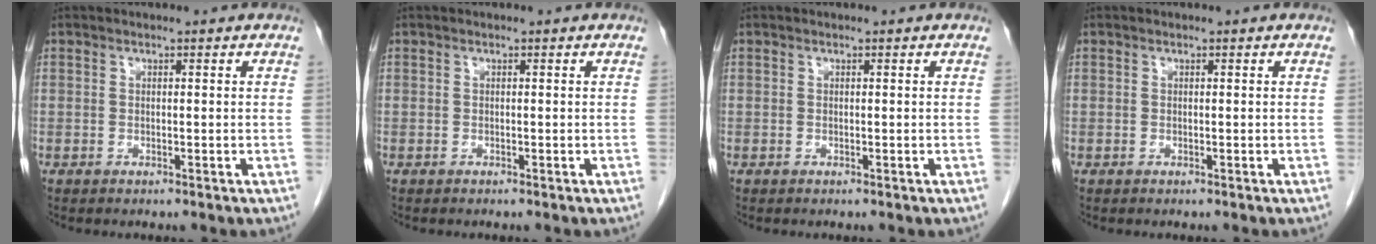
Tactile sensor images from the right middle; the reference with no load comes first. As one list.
[{"total": 0.0}, {"total": 0.0}, {"total": 0.0}]